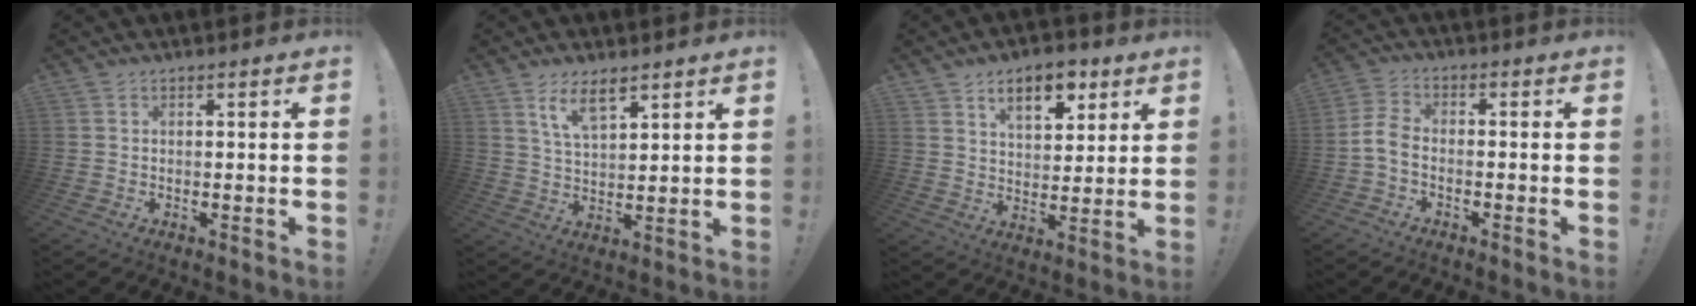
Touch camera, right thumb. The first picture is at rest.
{"total": 7.7, "force": [5.5, 3.0, 4.5], "torque": [-0.087, -0.017, 0.100]}
{"total": 11.1, "force": [6.3, 6.0, 6.9], "torque": [-0.092, -0.024, 0.112]}
{"total": 5.9, "force": [-2.1, 3.6, 4.2], "torque": [-0.090, 0.009, -0.033]}